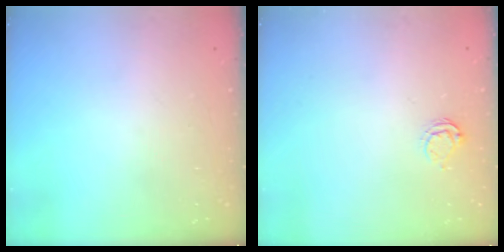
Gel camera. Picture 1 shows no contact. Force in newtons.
{"total": 5.5, "press": 5.5, "slide": 0.4}